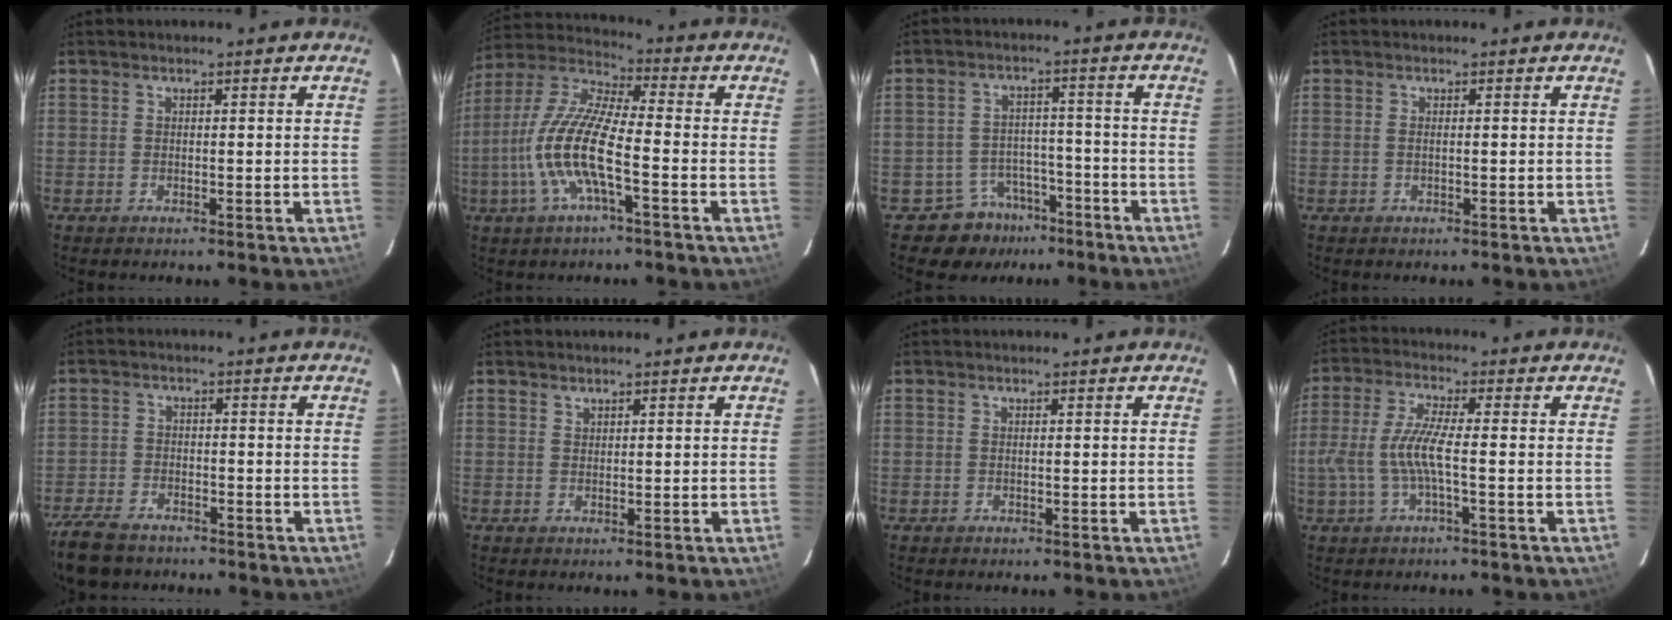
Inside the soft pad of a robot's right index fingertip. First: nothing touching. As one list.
[{"total": 13.8, "force": [-3.8, 2.7, 12.9], "torque": [-0.273, 0.000, -0.082]}, {"total": 7.7, "force": [-5.6, 5.2, 0.4], "torque": [-0.016, 0.031, -0.079]}, {"total": 0.6, "force": [0.0, -0.1, 0.6], "torque": [-0.012, 0.000, -0.002]}, {"total": 9.8, "force": [-7.6, 4.9, 3.8], "torque": [-0.114, -0.009, -0.137]}, {"total": 0.7, "force": [0.6, 0.2, 0.0], "torque": [0.000, 0.001, 0.013]}, {"total": 0.0}, {"total": 7.2, "force": [-1.7, 0.5, 7.0], "torque": [-0.155, -0.001, -0.028]}]